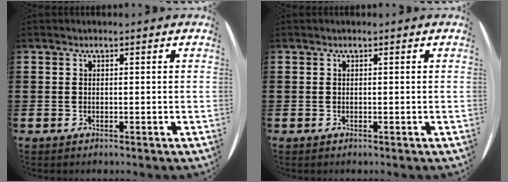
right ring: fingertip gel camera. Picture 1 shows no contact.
{"total": 0.0}